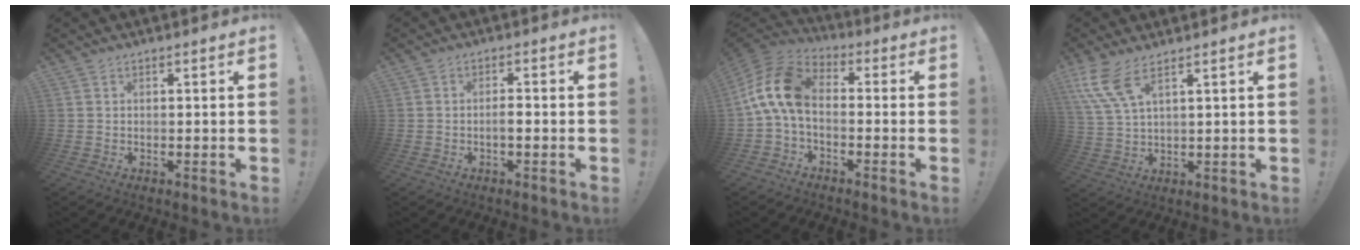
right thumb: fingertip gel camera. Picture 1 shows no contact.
{"total": 2.7, "force": [-1.1, 0.7, 2.4], "torque": [-0.048, 0.011, -0.019]}
{"total": 14.2, "force": [-0.2, 8.3, 11.6], "torque": [-0.227, 0.022, 0.003]}
{"total": 8.4, "force": [5.2, 2.1, 6.3], "torque": [-0.137, -0.021, 0.099]}